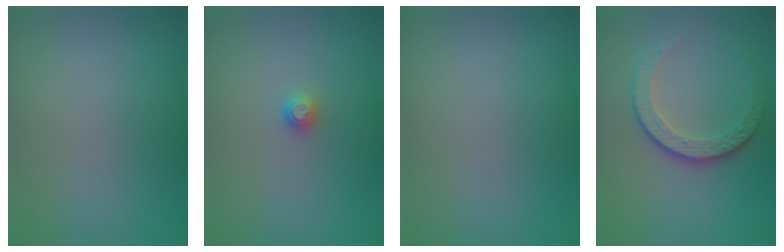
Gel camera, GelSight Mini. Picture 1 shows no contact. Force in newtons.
{"total": 1.0, "press": 1.0, "slide": 0.1}
{"total": 0.0}
{"total": 4.3, "press": 3.0, "slide": 3.1}